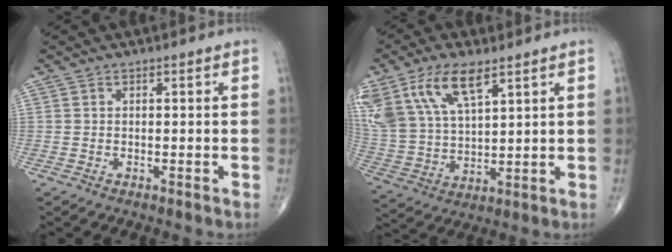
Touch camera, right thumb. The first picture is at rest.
{"total": 17.4, "force": [9.4, 8.3, 12.2], "torque": [-0.257, -0.016, 0.190]}